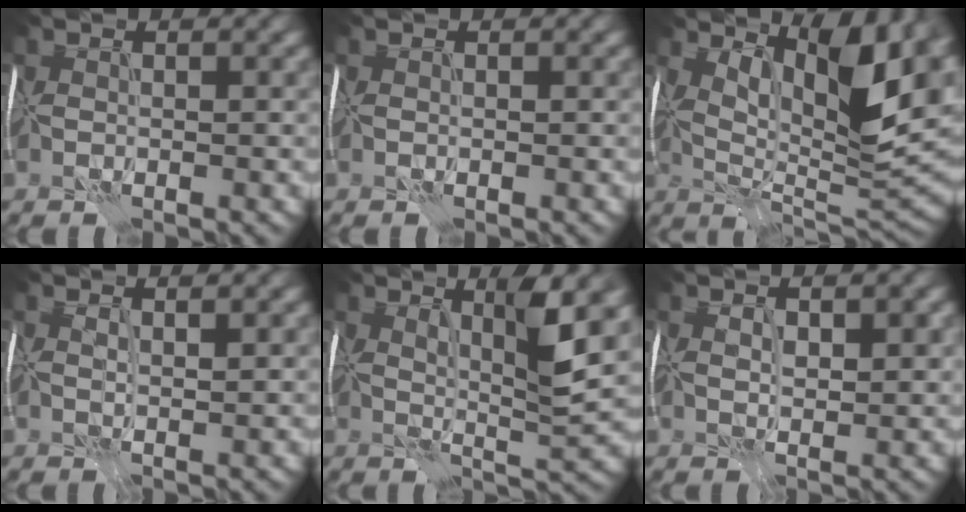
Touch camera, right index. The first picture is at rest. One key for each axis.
{"total": 0.0}
{"total": 11.0, "fx": 4.5, "fy": 3.6, "fz": 9.4, "tx": -0.154, "ty": -0.002, "tz": 0.082}
{"total": 1.7, "fx": 0.9, "fy": 0.5, "fz": 1.4, "tx": -0.023, "ty": 0.000, "tz": 0.019}
{"total": 5.7, "fx": 2.7, "fy": 0.5, "fz": 5.0, "tx": -0.070, "ty": -0.003, "tz": 0.049}
{"total": 3.0, "fx": 1.2, "fy": 1.4, "fz": 2.4, "tx": -0.031, "ty": 0.000, "tz": 0.027}